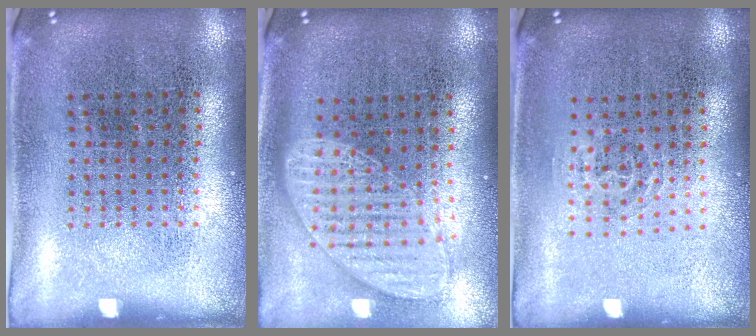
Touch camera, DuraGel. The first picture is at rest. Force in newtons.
{"total": 1.5, "press": 1.3, "slide": 0.8}
{"total": 0.8, "press": 0.5, "slide": 0.7}